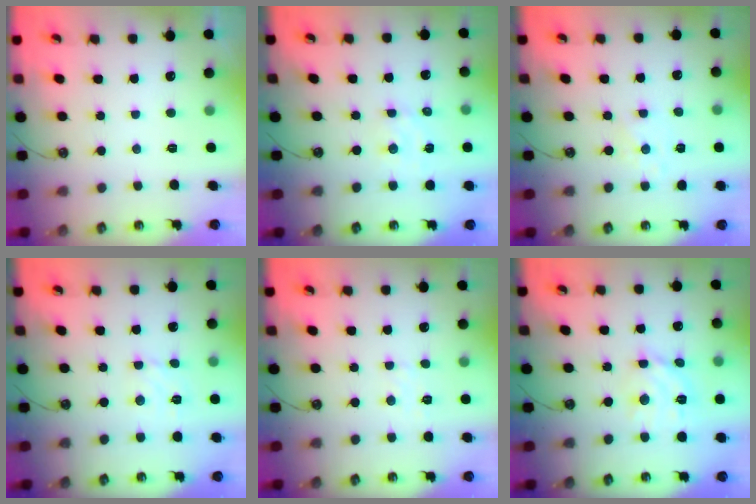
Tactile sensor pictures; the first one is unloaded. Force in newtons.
{"total": 2.6, "press": 2.6, "slide": 0.6}
{"total": 3.1, "press": 3.0, "slide": 0.4}
{"total": 2.5, "press": 2.5, "slide": 0.3}
{"total": 4.4, "press": 4.3, "slide": 0.6}
{"total": 11.1, "press": 11.1, "slide": 0.6}